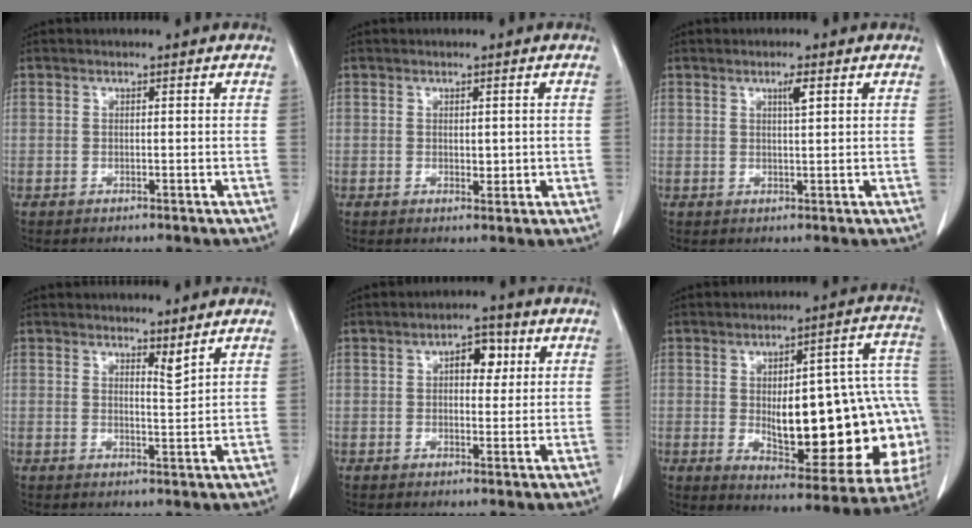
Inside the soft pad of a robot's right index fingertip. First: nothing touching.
{"total": 1.7, "force": [0.1, 1.0, 1.4], "torque": [-0.014, -0.002, 0.008]}
{"total": 2.0, "force": [0.9, 0.1, 1.7], "torque": [-0.033, -0.002, 0.016]}
{"total": 1.9, "force": [1.7, 0.0, 0.9], "torque": [-0.016, -0.014, 0.032]}
{"total": 4.6, "force": [1.4, 2.4, 3.6], "torque": [-0.051, 0.013, 0.018]}
{"total": 25.4, "force": [-2.8, 7.9, 23.9], "torque": [-0.239, 0.031, -0.007]}